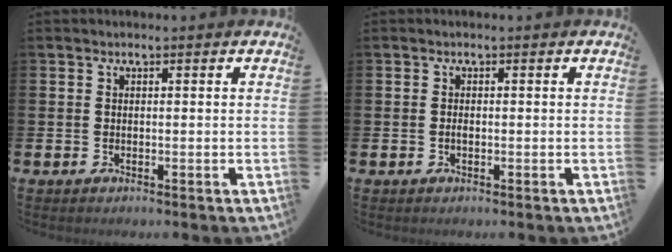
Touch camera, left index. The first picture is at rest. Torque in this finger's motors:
{"motor_torque": [0.14, 0.03, 0.00, 0.00]}